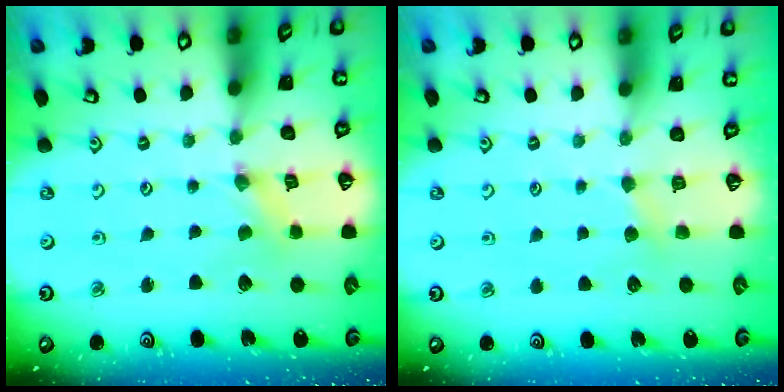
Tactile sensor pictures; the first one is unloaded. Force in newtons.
{"total": 3.7, "press": 3.7, "slide": 0.5}